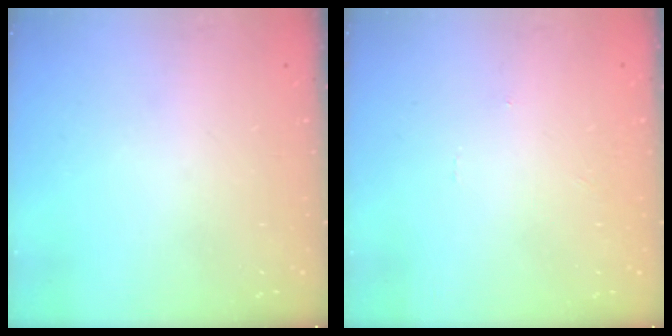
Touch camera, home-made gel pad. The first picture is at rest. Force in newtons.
{"total": 0.0}